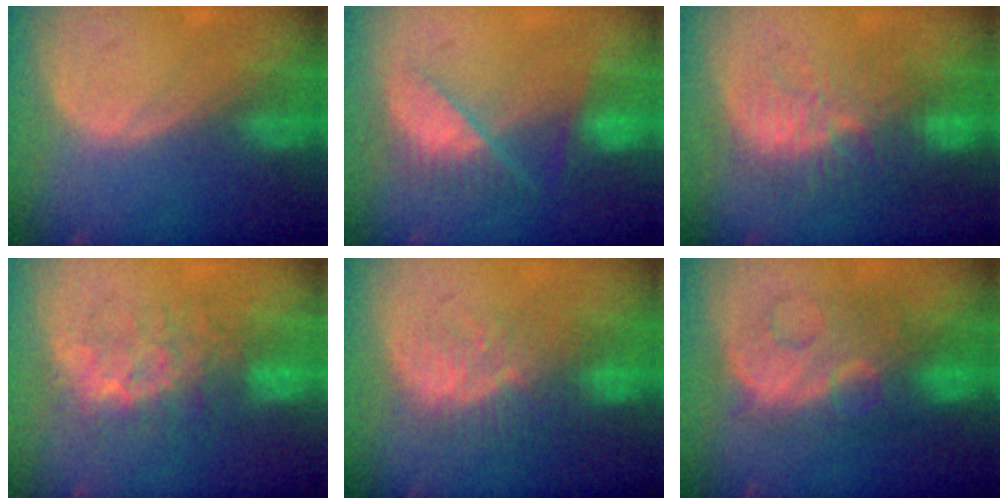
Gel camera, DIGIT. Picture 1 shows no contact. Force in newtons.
{"total": 7.2, "press": 6.9, "slide": 2.0}
{"total": 10.9, "press": 9.6, "slide": 5.1}
{"total": 7.9, "press": 7.6, "slide": 2.3}
{"total": 8.5, "press": 7.8, "slide": 3.5}
{"total": 9.1, "press": 9.0, "slide": 0.3}